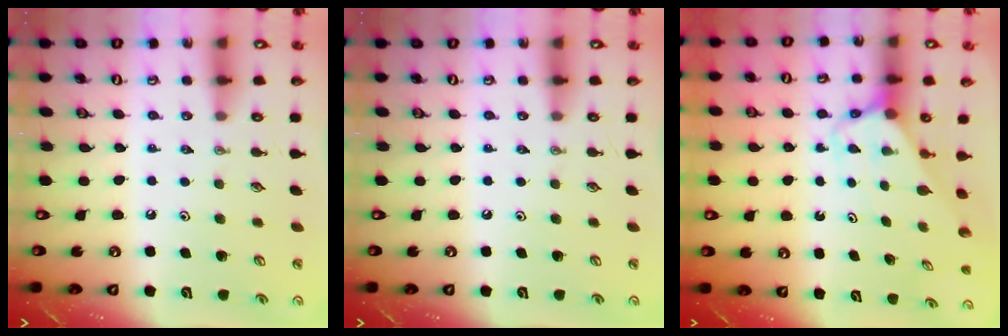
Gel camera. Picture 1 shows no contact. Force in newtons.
{"total": 0.0}
{"total": 2.8, "press": 2.8, "slide": 0.2}